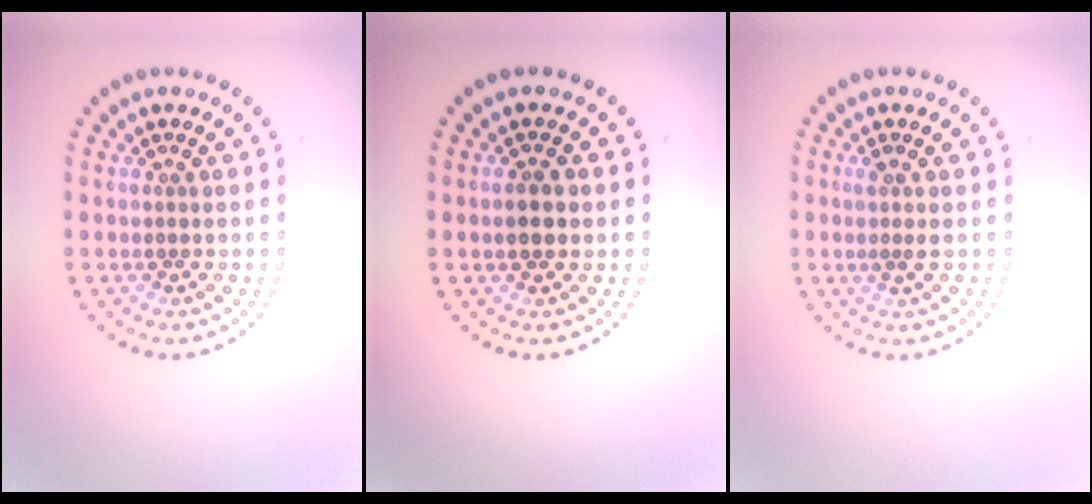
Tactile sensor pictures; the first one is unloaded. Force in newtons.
{"total": 1.7, "press": 1.7, "slide": 0.1}
{"total": 1.3, "press": 1.0, "slide": 0.9}